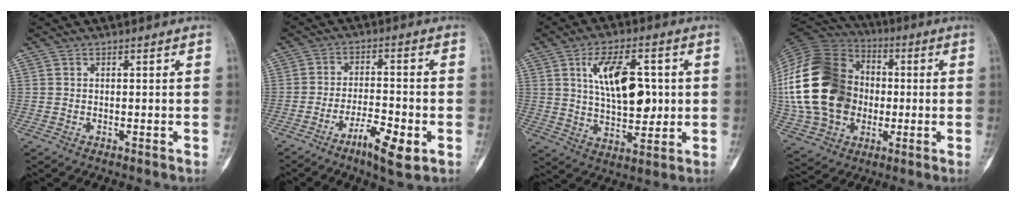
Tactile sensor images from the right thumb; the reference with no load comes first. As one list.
[{"total": 8.1, "force": [-4.0, 1.9, 6.8], "torque": [-0.121, 0.016, -0.067]}, {"total": 13.9, "force": [2.6, 7.1, 11.6], "torque": [-0.167, -0.008, 0.049]}, {"total": 25.2, "force": [-0.2, 19.6, 15.9], "torque": [-0.311, 0.022, 0.005]}]